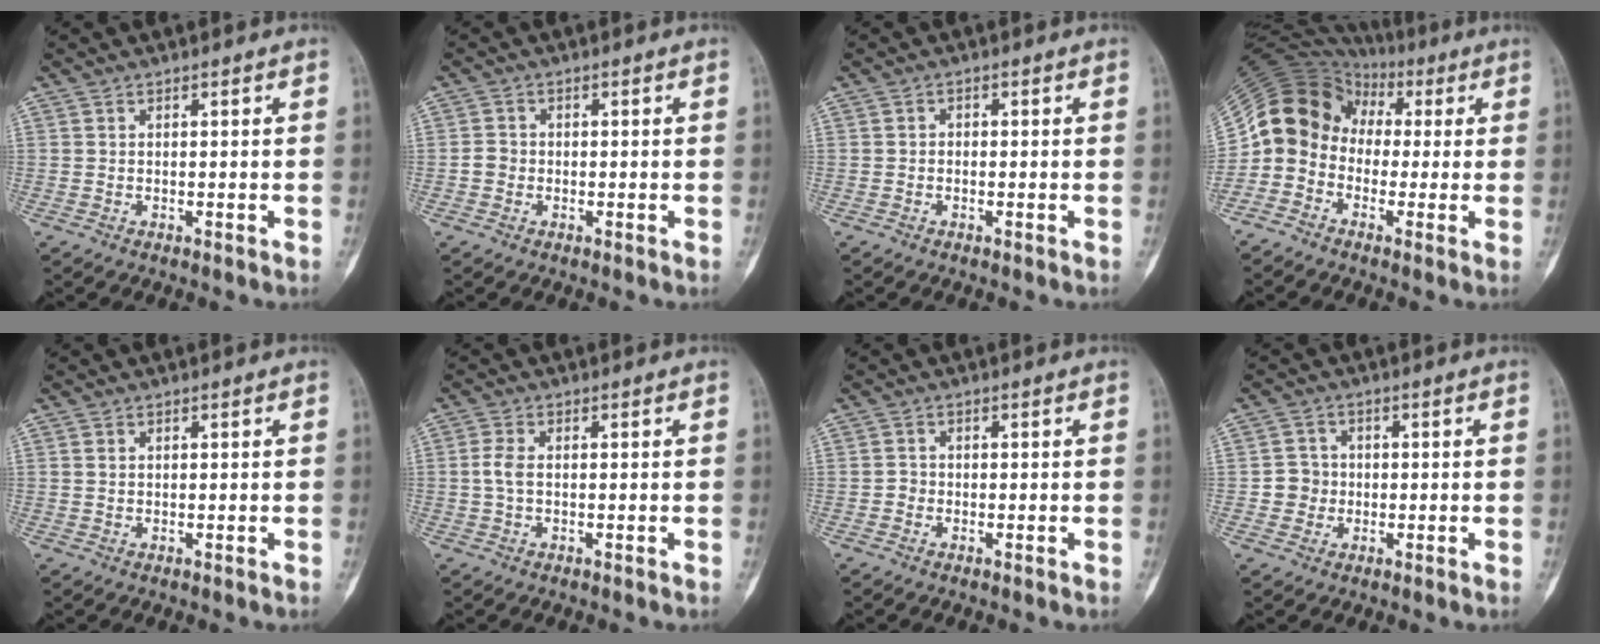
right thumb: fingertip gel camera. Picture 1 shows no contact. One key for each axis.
{"total": 2.0, "fx": -0.5, "fy": 1.8, "fz": 0.7, "tx": -0.005, "ty": 0.008, "tz": -0.012}
{"total": 0.8, "fx": -0.4, "fy": 0.7, "fz": 0.2, "tx": 0.008, "ty": 0.004, "tz": -0.011}
{"total": 11.4, "fx": -0.5, "fy": 10.2, "fz": 4.9, "tx": -0.078, "ty": 0.056, "tz": -0.018}
{"total": 0.8, "fx": 0.3, "fy": 0.6, "fz": 0.4, "tx": -0.005, "ty": 0.001, "tz": 0.008}
{"total": 2.8, "fx": -0.1, "fy": 1.6, "fz": 2.3, "tx": -0.055, "ty": 0.005, "tz": -0.005}
{"total": 1.2, "fx": -0.4, "fy": 1.0, "fz": 0.3, "tx": 0.002, "ty": 0.006, "tz": -0.011}
{"total": 3.8, "fx": -0.4, "fy": 3.7, "fz": 0.7, "tx": 0.013, "ty": 0.009, "tz": -0.011}